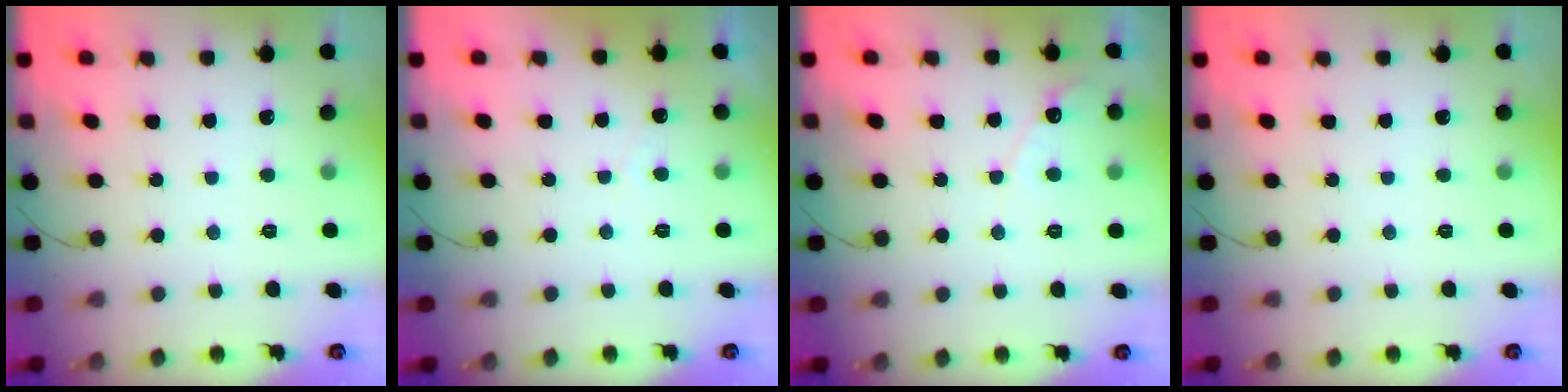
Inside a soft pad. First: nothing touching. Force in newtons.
{"total": 1.8, "press": 1.8, "slide": 0.1}
{"total": 4.7, "press": 4.7, "slide": 0.2}
{"total": 0.0}